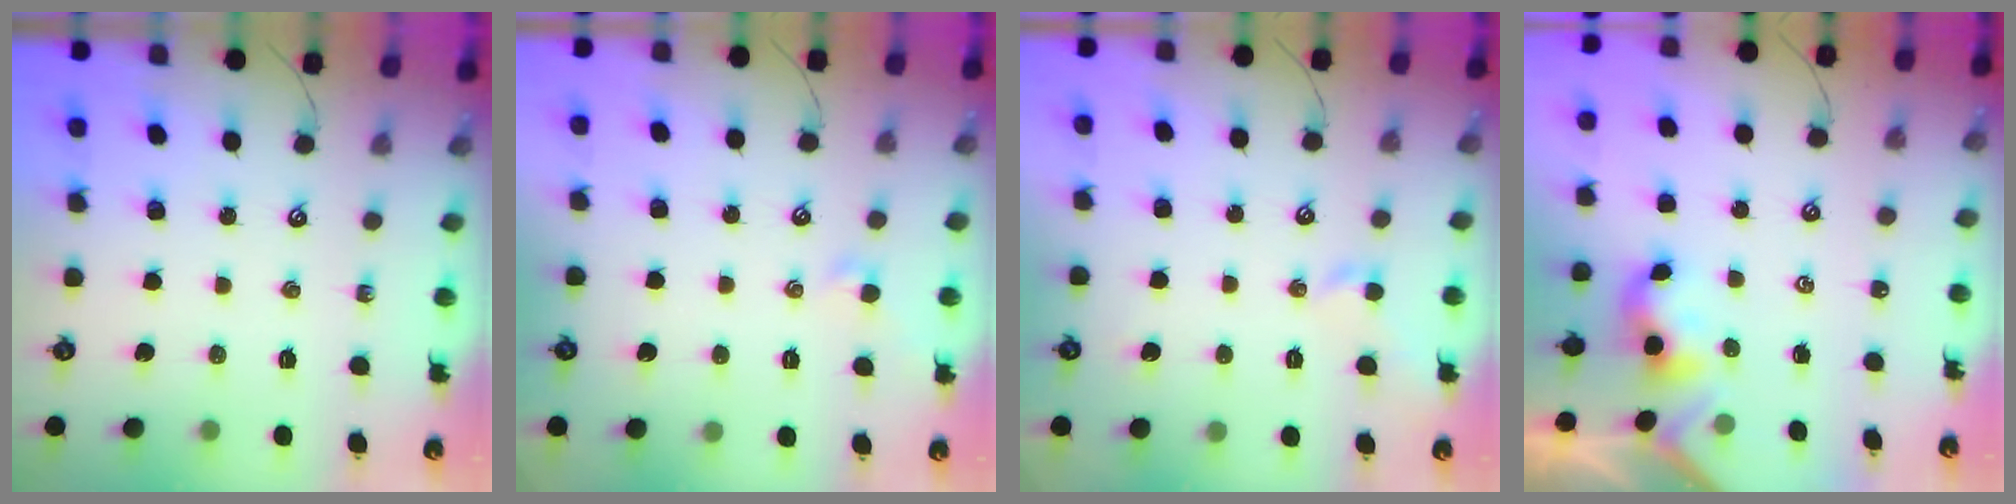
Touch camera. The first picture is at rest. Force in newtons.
{"total": 0.0}
{"total": 1.2, "press": 1.0, "slide": 0.7}
{"total": 2.2, "press": 2.2, "slide": 0.2}